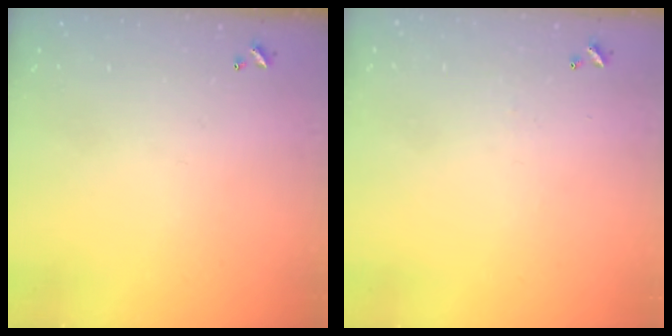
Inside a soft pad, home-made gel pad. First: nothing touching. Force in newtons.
{"total": 2.5, "press": 2.4, "slide": 0.6}